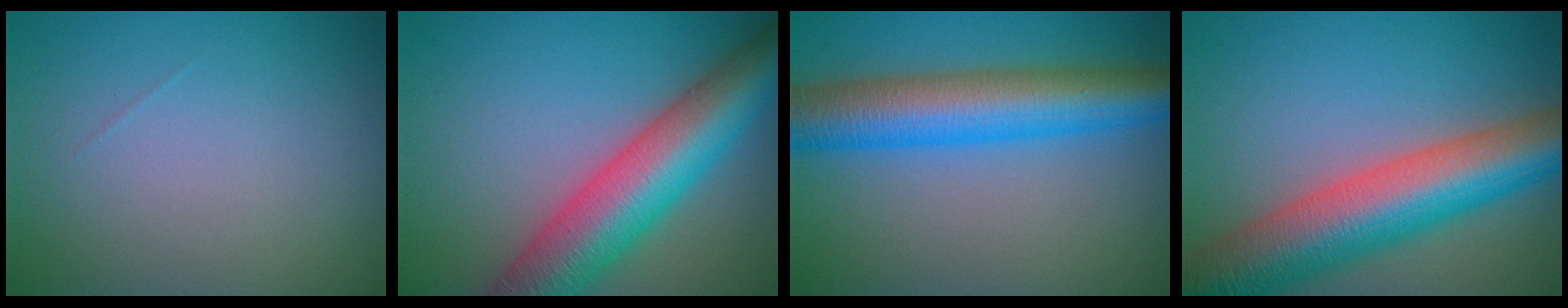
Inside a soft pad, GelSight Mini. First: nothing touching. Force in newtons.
{"total": 10.6, "press": 10.6, "slide": 0.3}
{"total": 8.6, "press": 8.6, "slide": 0.1}
{"total": 10.6, "press": 10.6, "slide": 0.6}